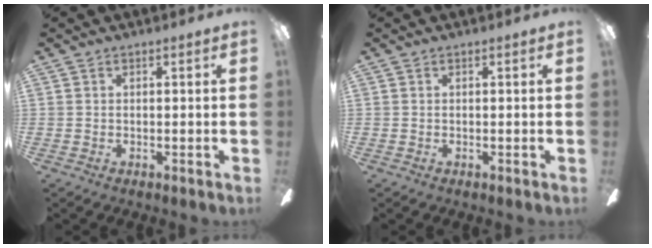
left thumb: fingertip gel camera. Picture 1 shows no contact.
{"total": 0.0}